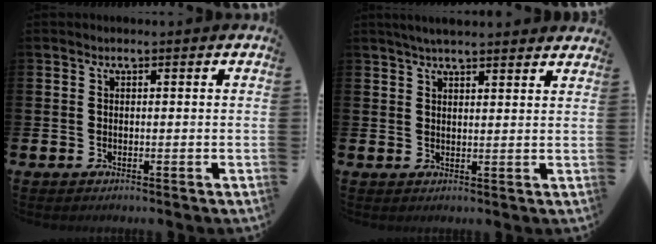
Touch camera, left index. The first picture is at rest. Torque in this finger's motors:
{"motor_torque": [1.02, -1.12, 0.29, 0.04]}